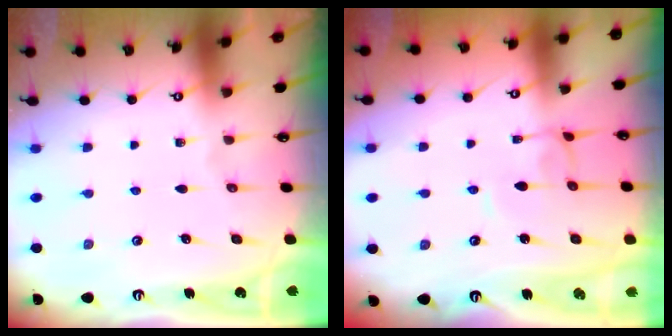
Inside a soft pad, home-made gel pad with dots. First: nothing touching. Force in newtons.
{"total": 1.9, "press": 1.9, "slide": 0.3}